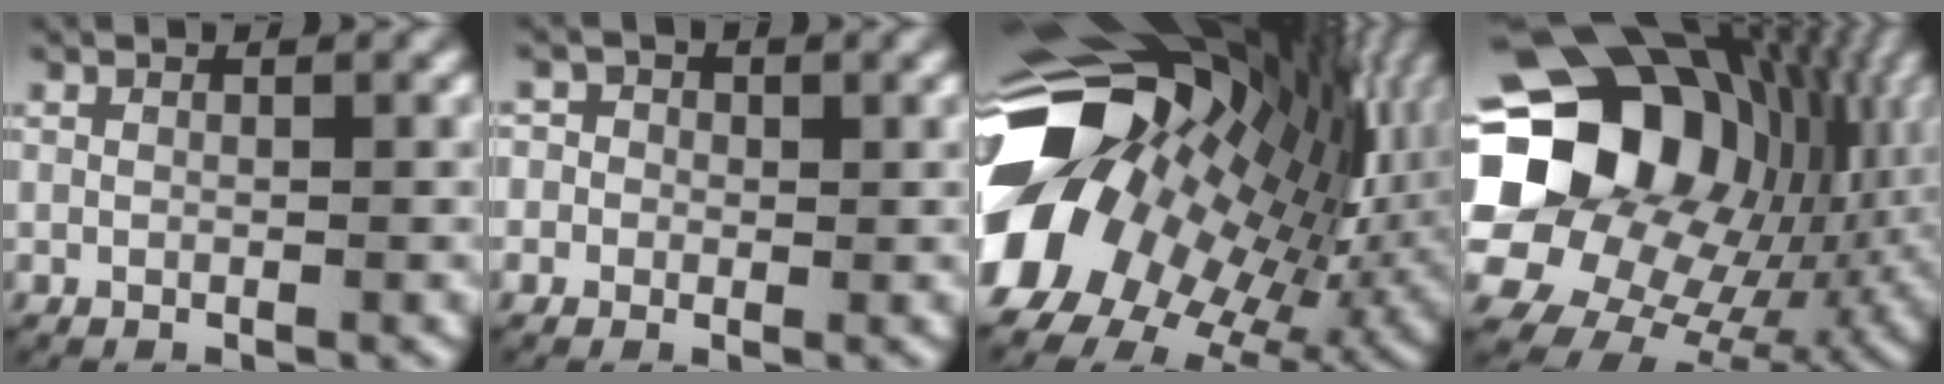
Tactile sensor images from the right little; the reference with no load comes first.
{"total": 2.0, "force": [-0.2, 1.9, 0.1], "torque": [0.003, 0.006, -0.015]}
{"total": 27.5, "force": [2.5, 19.4, 19.3], "torque": [-0.289, -0.009, 0.021]}
{"total": 25.6, "force": [2.0, 19.3, 16.7], "torque": [-0.276, -0.025, 0.025]}